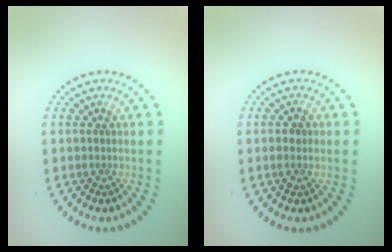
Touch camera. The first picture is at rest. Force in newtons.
{"total": 1.3, "press": 1.3, "slide": 0.2}